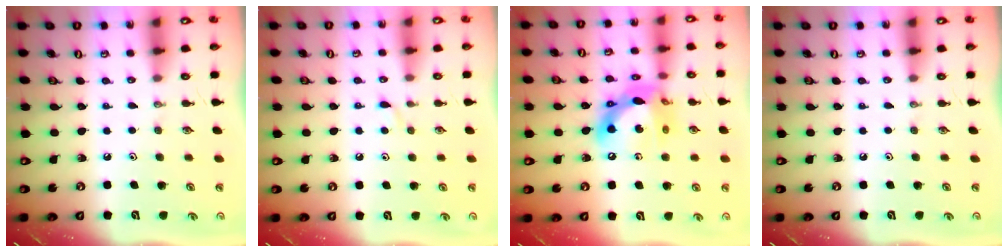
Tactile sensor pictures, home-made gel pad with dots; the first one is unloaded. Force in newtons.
{"total": 3.7, "press": 3.7, "slide": 0.4}
{"total": 15.0, "press": 14.9, "slide": 1.2}
{"total": 0.0}